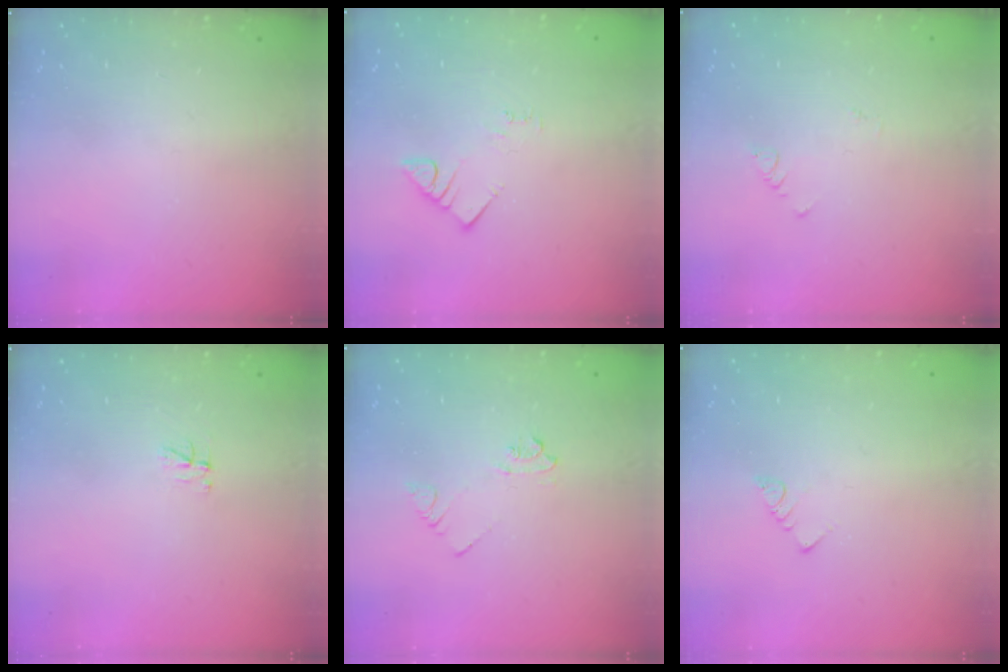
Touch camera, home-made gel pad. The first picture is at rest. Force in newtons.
{"total": 2.5, "press": 2.4, "slide": 0.4}
{"total": 1.8, "press": 1.7, "slide": 0.4}
{"total": 2.9, "press": 2.9, "slide": 0.4}
{"total": 4.4, "press": 4.3, "slide": 0.7}
{"total": 2.7, "press": 2.7, "slide": 0.5}